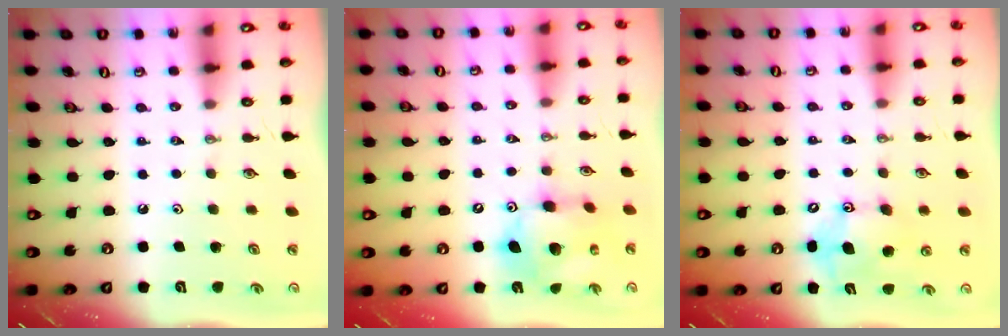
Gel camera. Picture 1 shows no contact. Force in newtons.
{"total": 13.1, "press": 13.0, "slide": 1.2}
{"total": 12.0, "press": 11.7, "slide": 2.8}